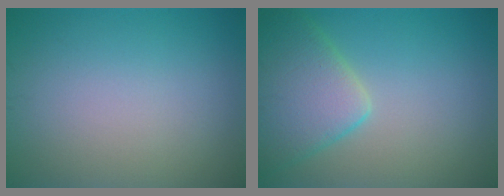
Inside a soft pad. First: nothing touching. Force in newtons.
{"total": 5.9, "press": 5.8, "slide": 0.5}